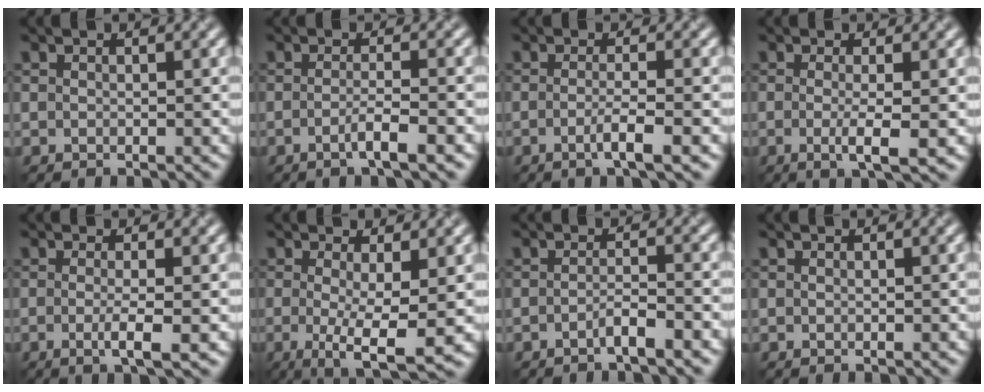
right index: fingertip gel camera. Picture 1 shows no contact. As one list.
[{"total": 2.6, "force": [-1.5, 0.3, 2.1], "torque": [-0.030, 0.005, -0.024]}, {"total": 2.8, "force": [-1.4, 0.4, 2.4], "torque": [-0.036, 0.003, -0.020]}, {"total": 3.0, "force": [-1.0, 0.4, 2.8], "torque": [-0.049, -0.003, -0.008]}, {"total": 2.6, "force": [-1.0, 0.4, 2.4], "torque": [-0.039, -0.002, -0.010]}, {"total": 6.2, "force": [-1.3, 1.3, 6.0], "torque": [-0.086, -0.005, -0.014]}, {"total": 2.2, "force": [-1.6, 0.2, 1.5], "torque": [-0.020, 0.012, -0.026]}, {"total": 0.0}]